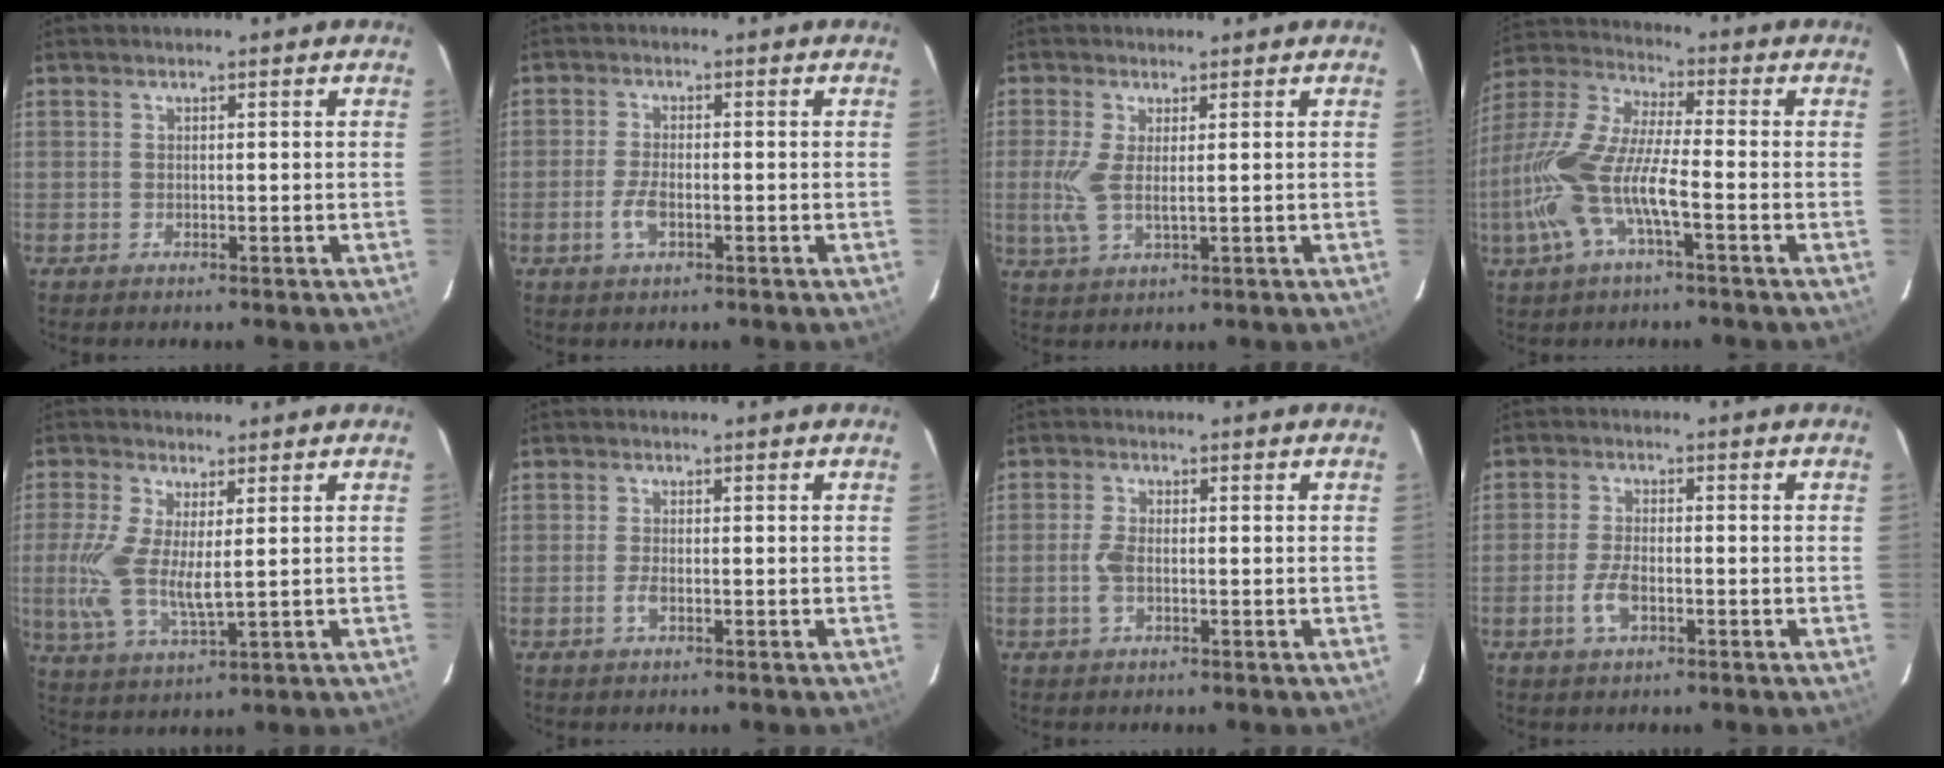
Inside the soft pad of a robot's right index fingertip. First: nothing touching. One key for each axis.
{"total": 3.8, "fx": -1.5, "fy": 1.6, "fz": 3.1, "tx": -0.070, "ty": -0.002, "tz": -0.029}
{"total": 5.4, "fx": 0.5, "fy": 1.6, "fz": 5.1, "tx": -0.116, "ty": -0.004, "tz": 0.008}
{"total": 15.5, "fx": -4.5, "fy": 3.6, "fz": 14.4, "tx": -0.298, "ty": -0.006, "tz": -0.090}
{"total": 9.5, "fx": 0.9, "fy": 3.3, "fz": 8.9, "tx": -0.201, "ty": -0.008, "tz": 0.018}
{"total": 1.8, "fx": -0.8, "fy": 0.7, "fz": 1.5, "tx": -0.034, "ty": -0.001, "tz": -0.015}
{"total": 3.0, "fx": -0.8, "fy": 1.4, "fz": 2.6, "tx": -0.059, "ty": 0.001, "tz": -0.015}
{"total": 4.7, "fx": -1.9, "fy": 2.2, "fz": 3.7, "tx": -0.083, "ty": -0.002, "tz": -0.036}